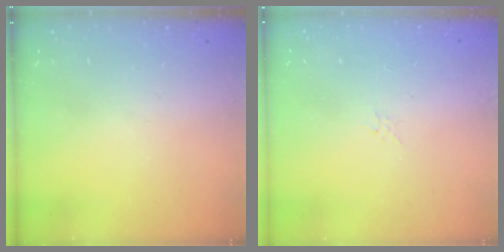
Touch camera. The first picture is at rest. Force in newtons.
{"total": 1.3, "press": 1.3, "slide": 0.1}